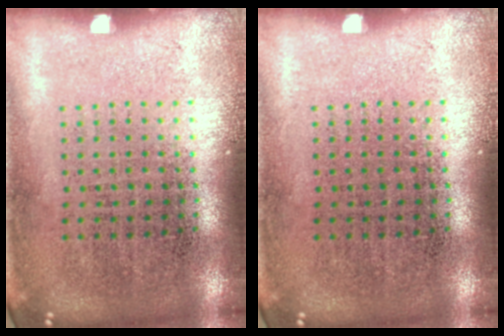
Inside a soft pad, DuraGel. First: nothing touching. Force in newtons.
{"total": 0.0}